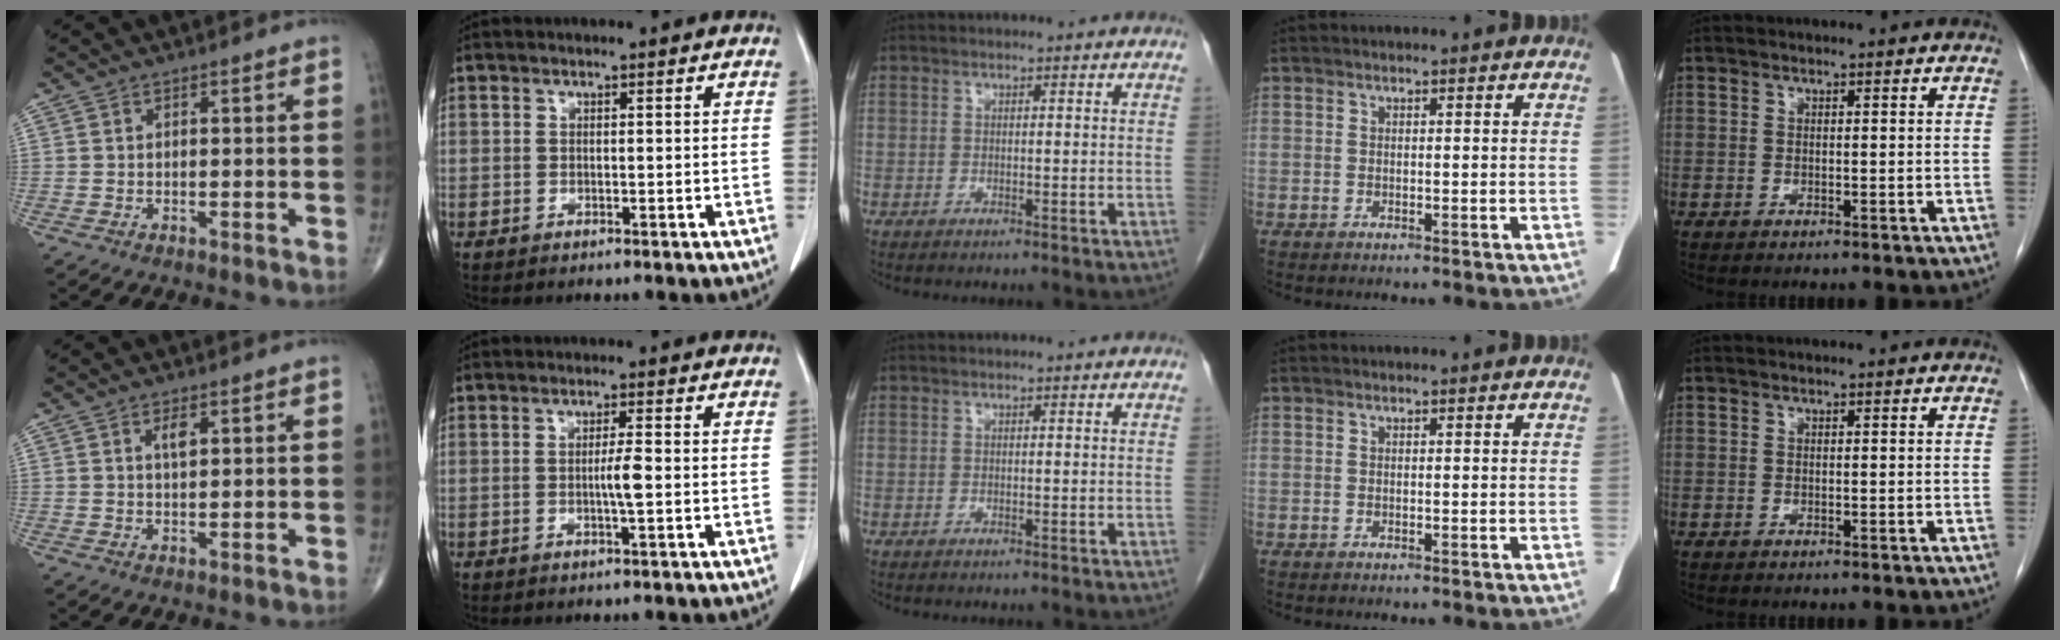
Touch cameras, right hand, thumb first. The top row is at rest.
{"thumb": {"total": 2.5, "force": [1.0, 1.0, 2.0], "torque": [-0.032, -0.004, 0.019]}, "index": {"total": 2.5, "force": [-0.3, -0.2, 2.5], "torque": [-0.045, 0.000, -0.004]}}